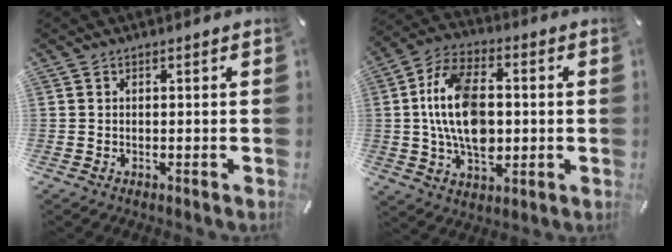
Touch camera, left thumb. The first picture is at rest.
{"total": 15.6, "force": [-0.1, 10.0, 12.0], "torque": [-0.247, 0.003, -0.003]}